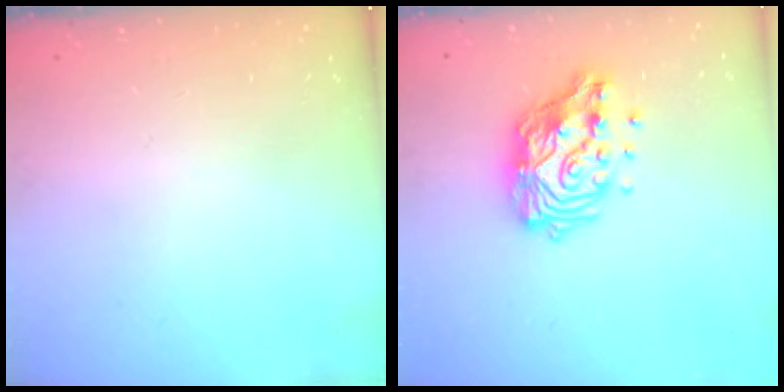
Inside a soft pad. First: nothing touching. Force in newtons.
{"total": 15.3, "press": 15.2, "slide": 1.2}